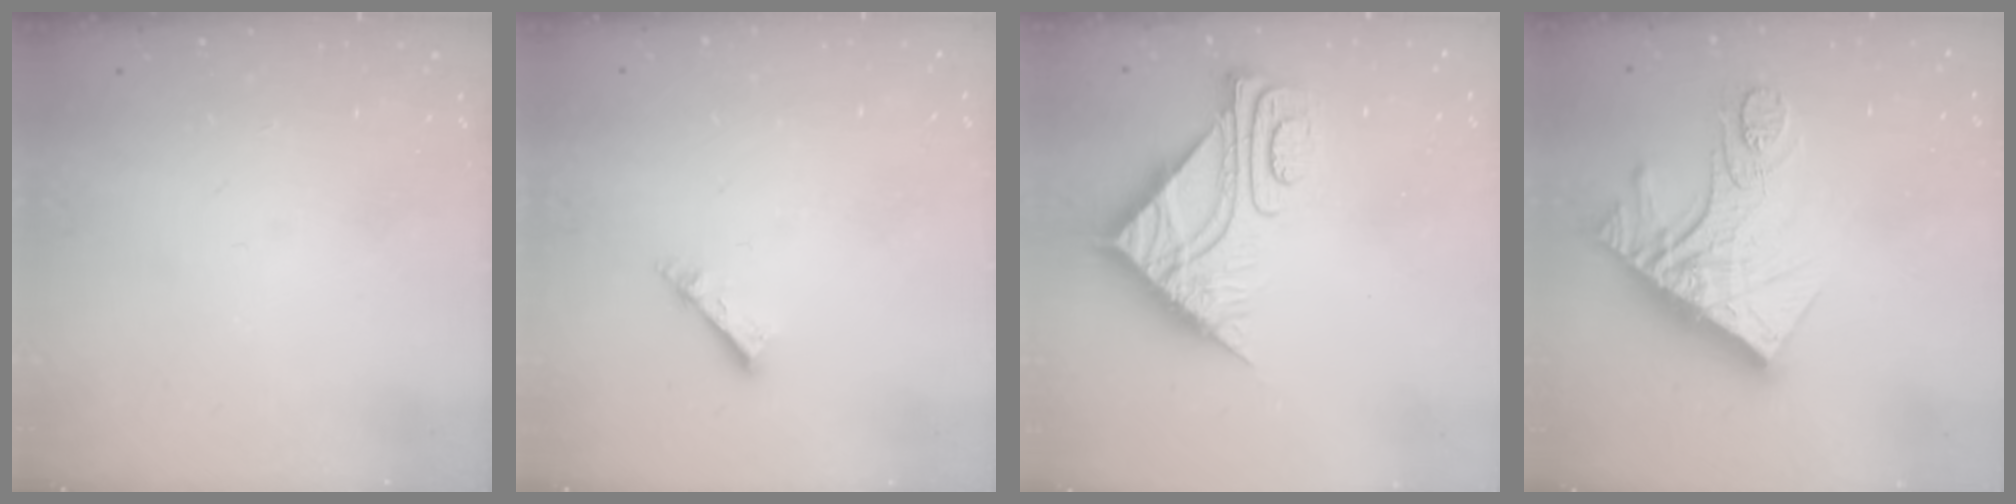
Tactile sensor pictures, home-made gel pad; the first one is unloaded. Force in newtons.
{"total": 2.6, "press": 2.5, "slide": 0.2}
{"total": 9.0, "press": 9.0, "slide": 0.9}
{"total": 17.1, "press": 17.1, "slide": 1.4}